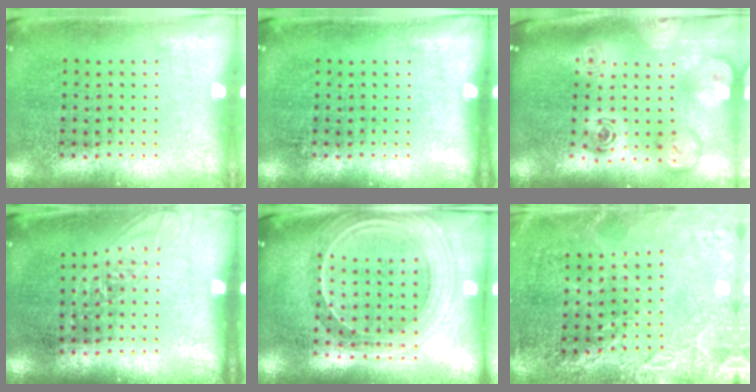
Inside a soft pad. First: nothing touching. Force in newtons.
{"total": 0.0}
{"total": 3.0, "press": 2.0, "slide": 2.1}
{"total": 1.2, "press": 1.1, "slide": 0.4}
{"total": 2.4, "press": 2.0, "slide": 1.3}
{"total": 2.8, "press": 2.7, "slide": 0.6}